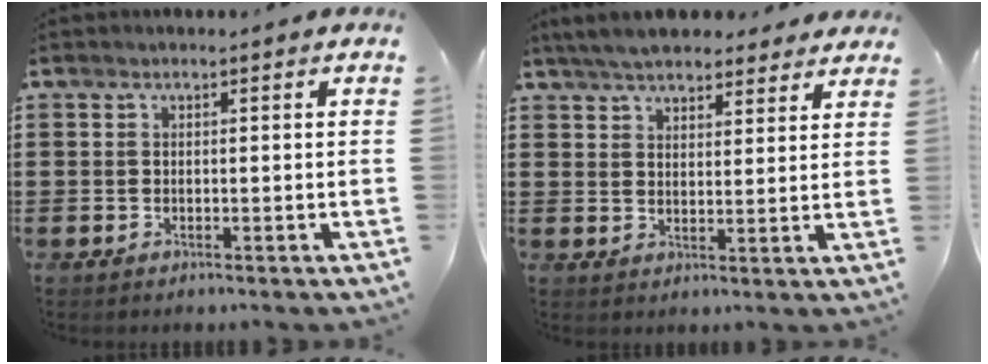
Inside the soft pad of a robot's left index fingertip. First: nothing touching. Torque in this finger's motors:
{"motor_torque": [2.14, 0.00, 0.25, -0.06]}